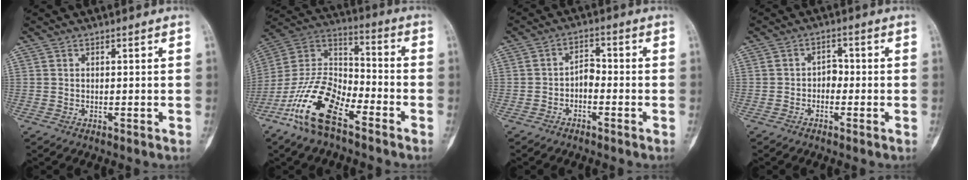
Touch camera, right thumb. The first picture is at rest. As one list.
[{"total": 16.9, "force": [-9.9, 7.3, 11.5], "torque": [-0.218, 0.062, -0.197]}, {"total": 3.5, "force": [-1.6, 2.1, 2.2], "torque": [-0.027, 0.028, -0.036]}, {"total": 2.7, "force": [-0.9, 2.0, 1.5], "torque": [-0.007, 0.017, -0.025]}]